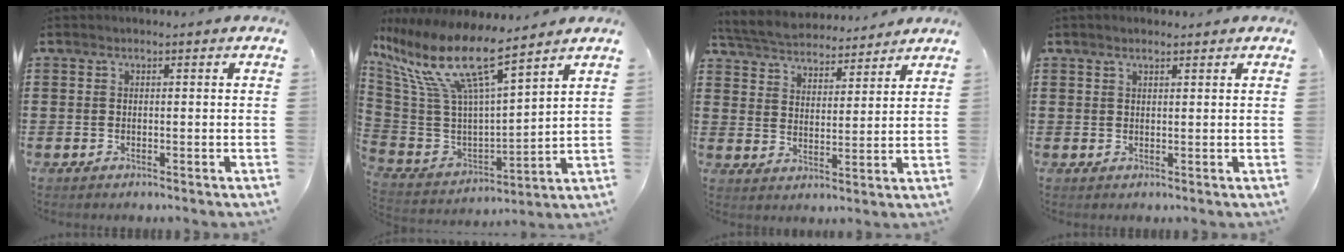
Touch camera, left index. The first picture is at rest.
{"total": 13.5, "force": [8.0, 3.6, 10.3], "torque": [-0.237, -0.050, 0.131]}
{"total": 5.0, "force": [4.9, 0.6, 0.4], "torque": [-0.035, -0.029, 0.085]}
{"total": 1.1, "force": [1.0, 0.3, 0.5], "torque": [-0.012, 0.002, 0.018]}